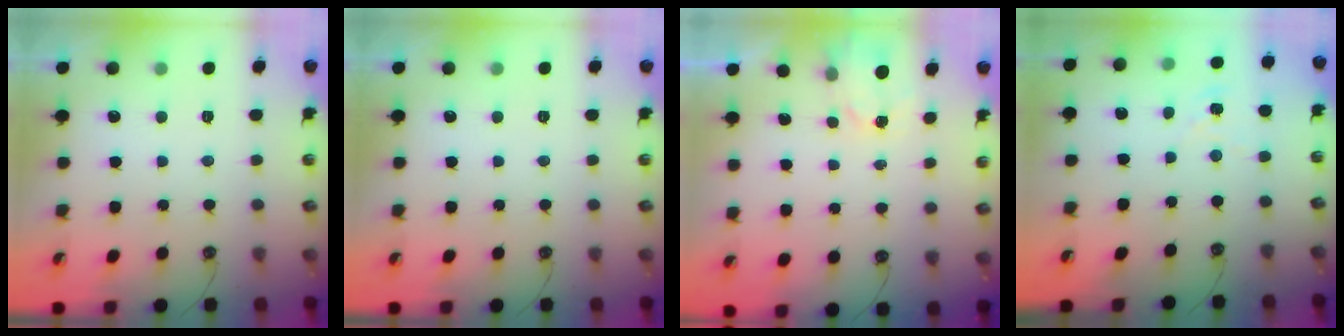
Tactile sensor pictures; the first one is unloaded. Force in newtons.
{"total": 0.0}
{"total": 2.1, "press": 2.1, "slide": 0.4}
{"total": 1.0, "press": 1.0, "slide": 0.2}